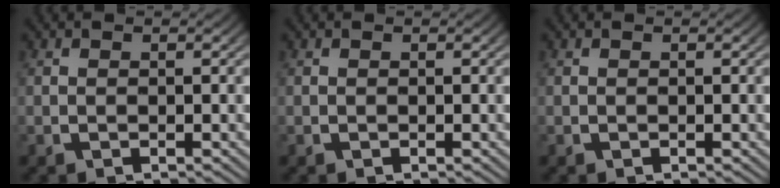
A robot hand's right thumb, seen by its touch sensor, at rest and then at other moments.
{"total": 0.0}
{"total": 0.0}